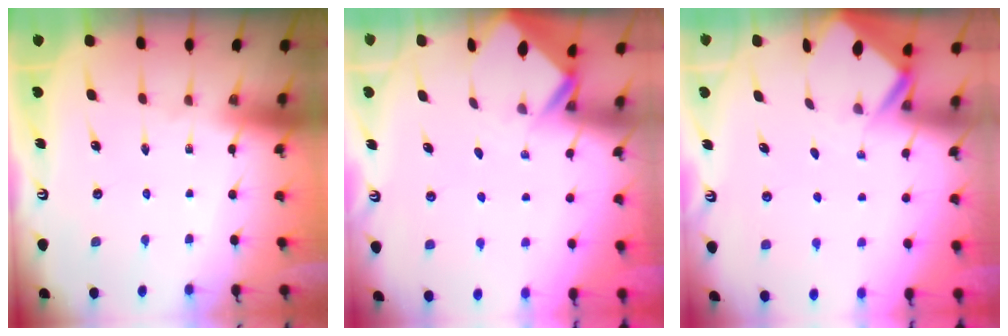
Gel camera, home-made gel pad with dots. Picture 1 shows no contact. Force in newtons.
{"total": 2.3, "press": 2.3, "slide": 0.1}
{"total": 2.6, "press": 2.6, "slide": 0.1}